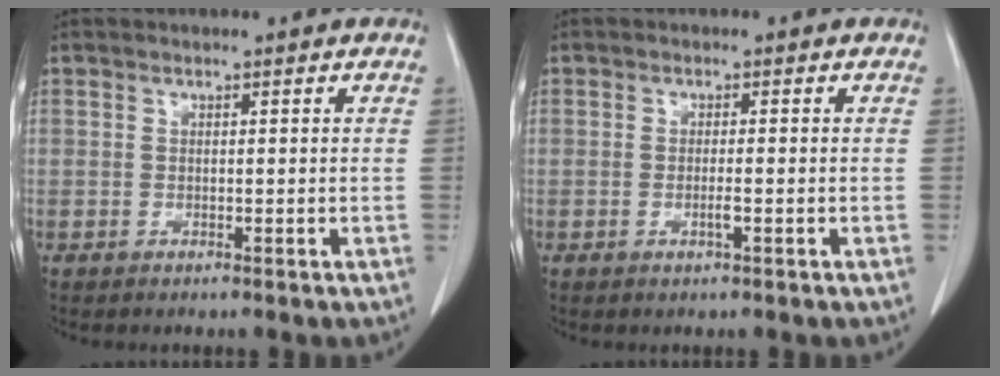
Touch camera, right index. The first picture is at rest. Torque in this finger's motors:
{"motor_torque": [-0.08, 0.07, -0.01, 0.00]}